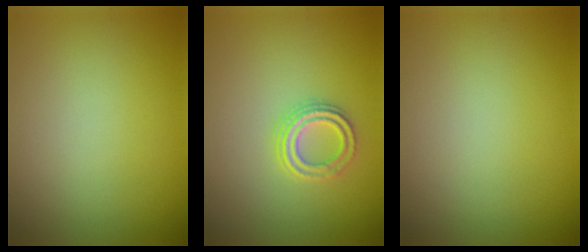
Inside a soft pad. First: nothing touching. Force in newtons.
{"total": 2.5, "press": 2.2, "slide": 1.2}
{"total": 0.0}